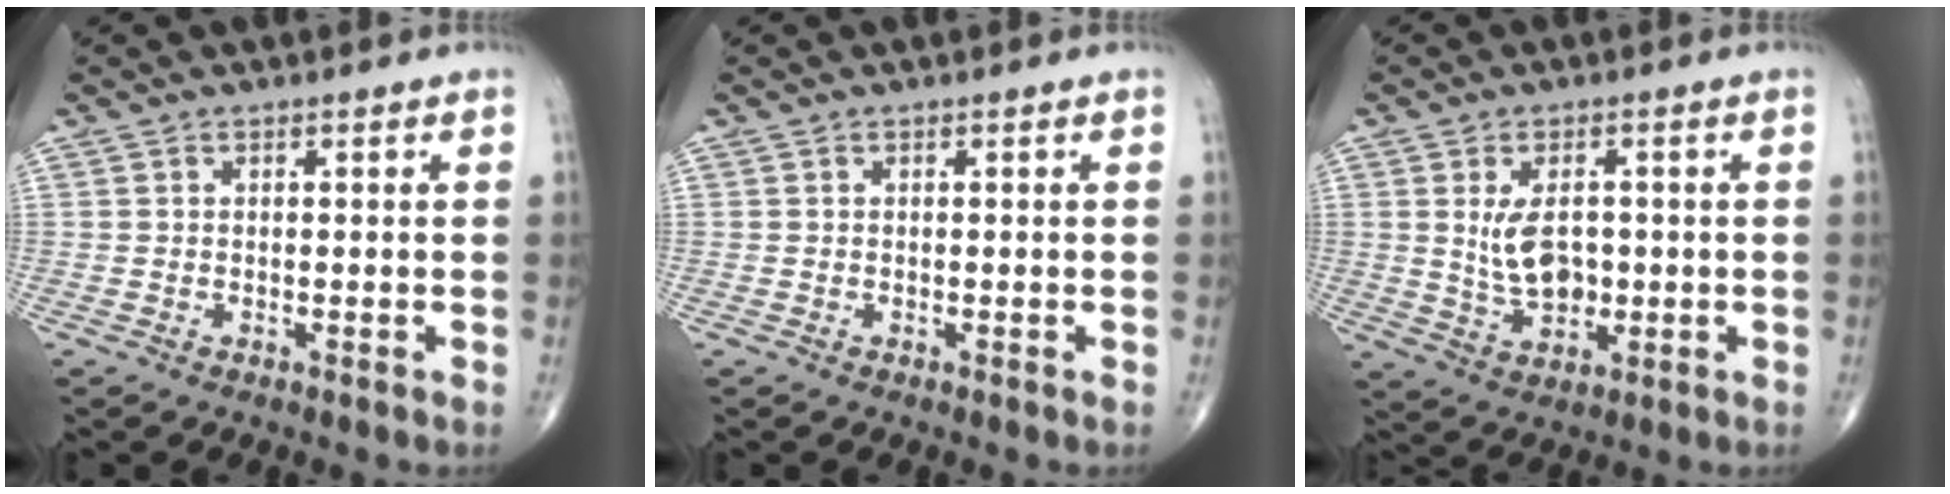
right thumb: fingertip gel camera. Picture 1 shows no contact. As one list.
[{"total": 0.0}, {"total": 7.5, "force": [0.5, 4.6, 5.9], "torque": [-0.090, -0.007, 0.020]}]